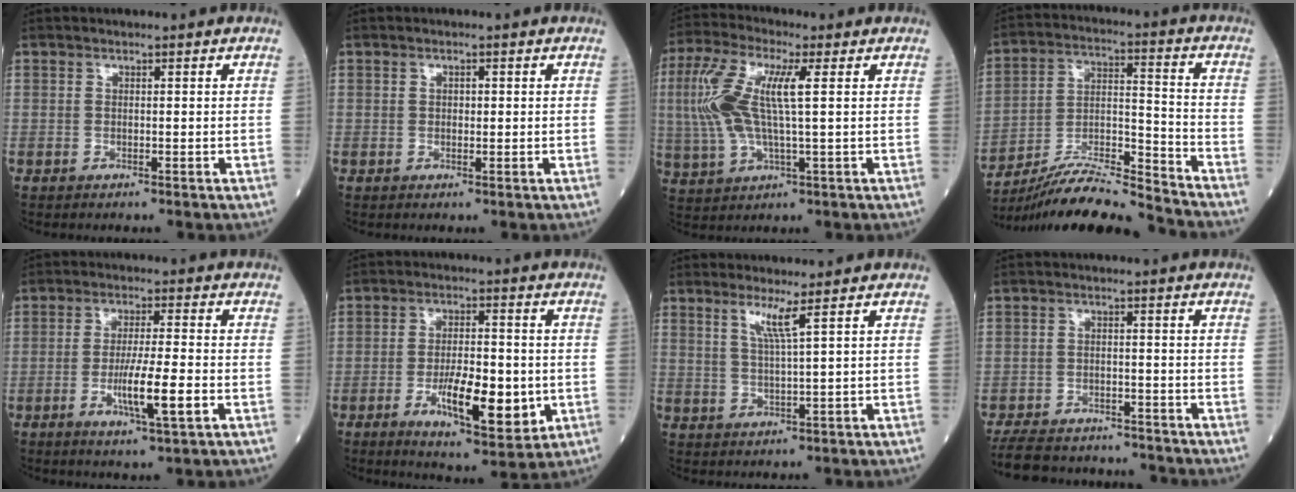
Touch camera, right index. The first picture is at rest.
{"total": 1.0, "force": [0.2, 0.6, 0.7], "torque": [-0.011, 0.002, 0.002]}
{"total": 12.0, "force": [2.1, 2.8, 11.4], "torque": [-0.269, 0.019, 0.040]}
{"total": 14.7, "force": [-14.1, -0.9, 4.1], "torque": [-0.074, 0.018, -0.256]}
{"total": 8.0, "force": [-2.3, 0.2, 7.6], "torque": [-0.136, -0.012, -0.042]}
{"total": 11.6, "force": [-2.9, 3.4, 10.7], "torque": [-0.180, -0.014, -0.043]}
{"total": 3.6, "force": [2.0, -1.0, 2.8], "torque": [-0.058, -0.010, 0.042]}
{"total": 12.3, "force": [-11.2, 4.0, 3.2], "torque": [-0.061, 0.005, -0.160]}